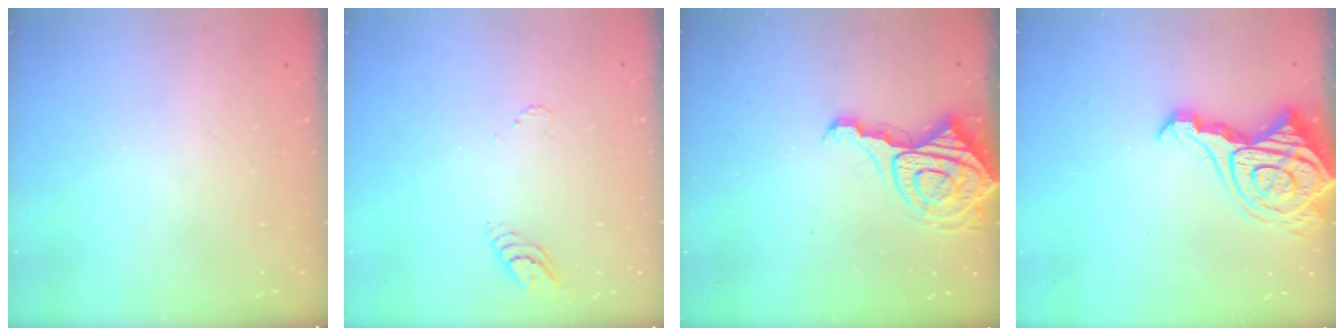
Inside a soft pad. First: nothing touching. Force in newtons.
{"total": 3.9, "press": 3.9, "slide": 0.4}
{"total": 11.5, "press": 11.5, "slide": 1.0}
{"total": 16.4, "press": 16.3, "slide": 1.9}